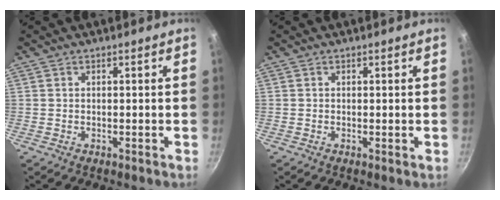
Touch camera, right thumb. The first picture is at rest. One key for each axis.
{"total": 0.0}